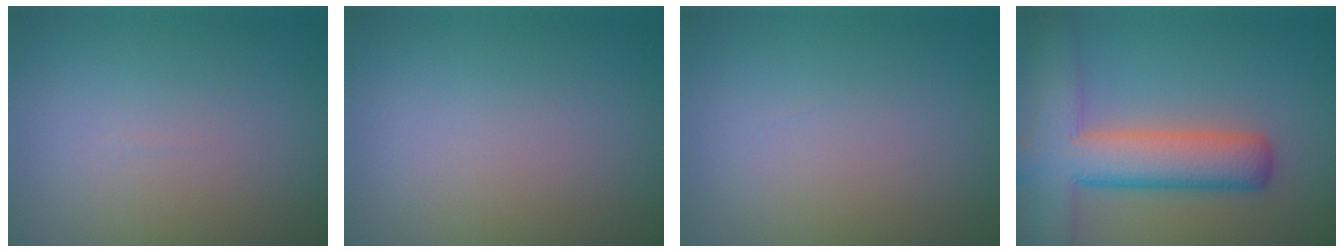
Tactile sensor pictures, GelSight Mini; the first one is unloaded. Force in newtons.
{"total": 0.0}
{"total": 0.0}
{"total": 8.8, "press": 8.8, "slide": 0.5}